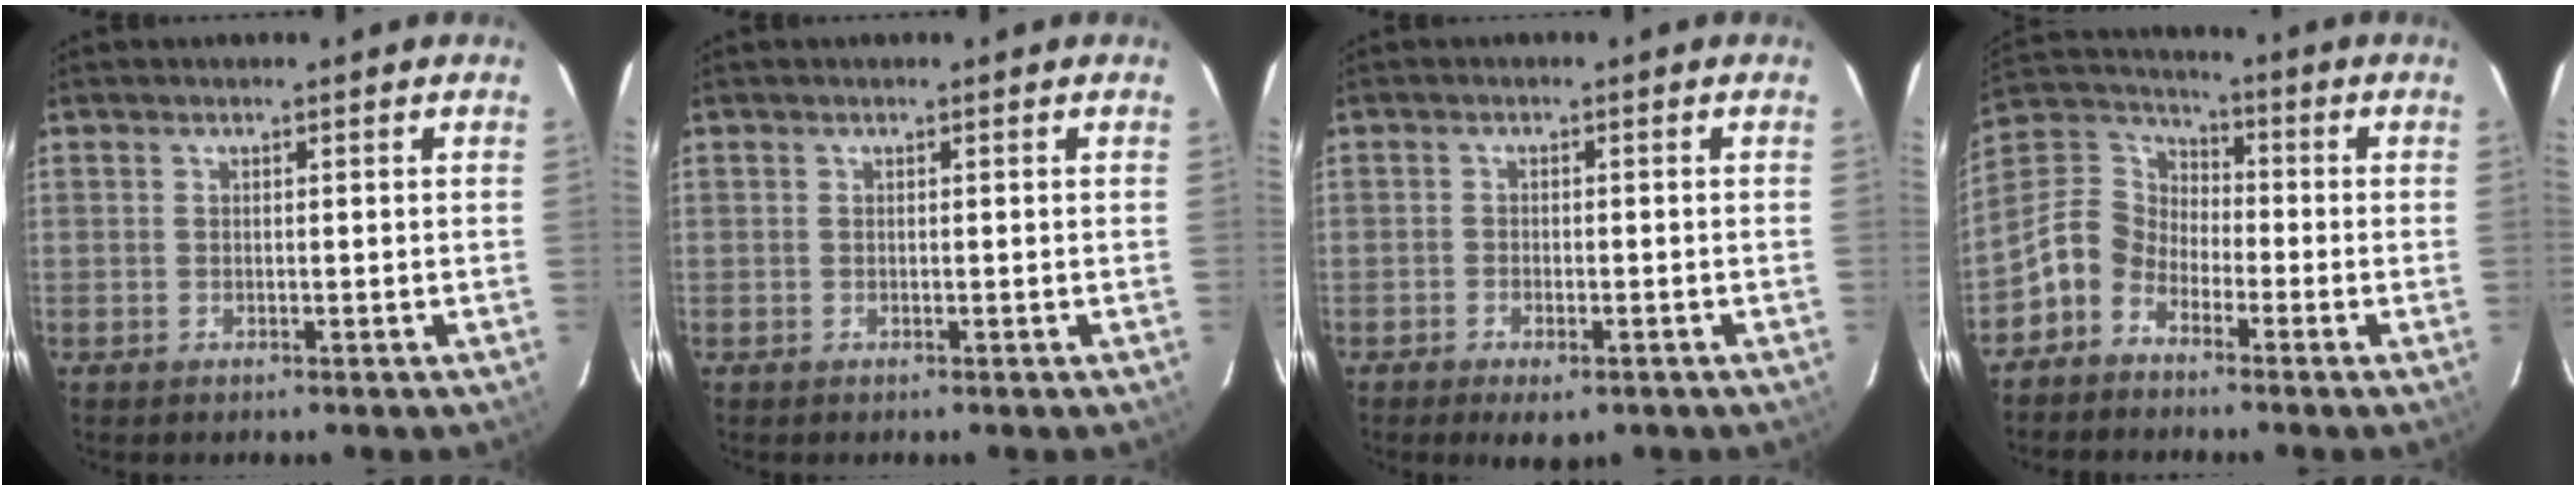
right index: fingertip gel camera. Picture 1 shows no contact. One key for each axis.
{"total": 0.0}
{"total": 4.3, "fx": -2.8, "fy": 1.9, "fz": 2.7, "tx": -0.063, "ty": -0.009, "tz": -0.047}
{"total": 8.5, "fx": -5.1, "fy": 6.2, "fz": 2.8, "tx": -0.065, "ty": 0.033, "tz": -0.122}